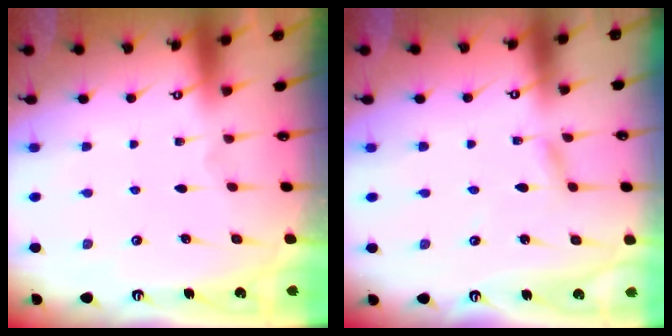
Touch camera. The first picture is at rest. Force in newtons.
{"total": 2.0, "press": 2.0, "slide": 0.2}